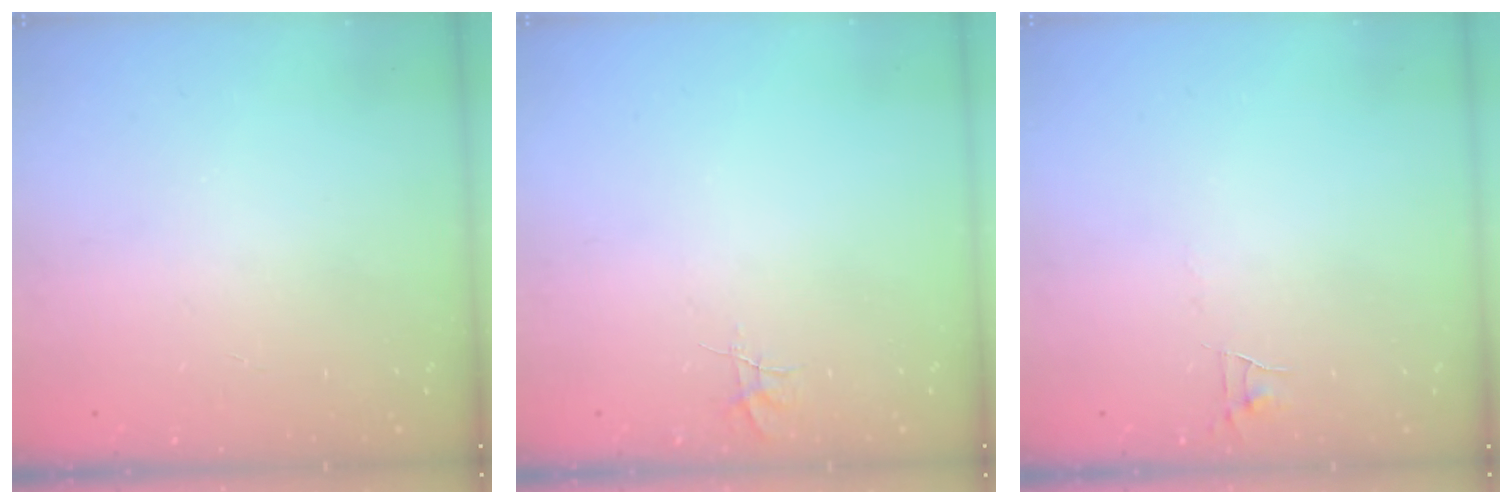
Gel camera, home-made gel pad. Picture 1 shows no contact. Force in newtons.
{"total": 3.3, "press": 3.3, "slide": 0.4}
{"total": 3.5, "press": 3.5, "slide": 0.3}